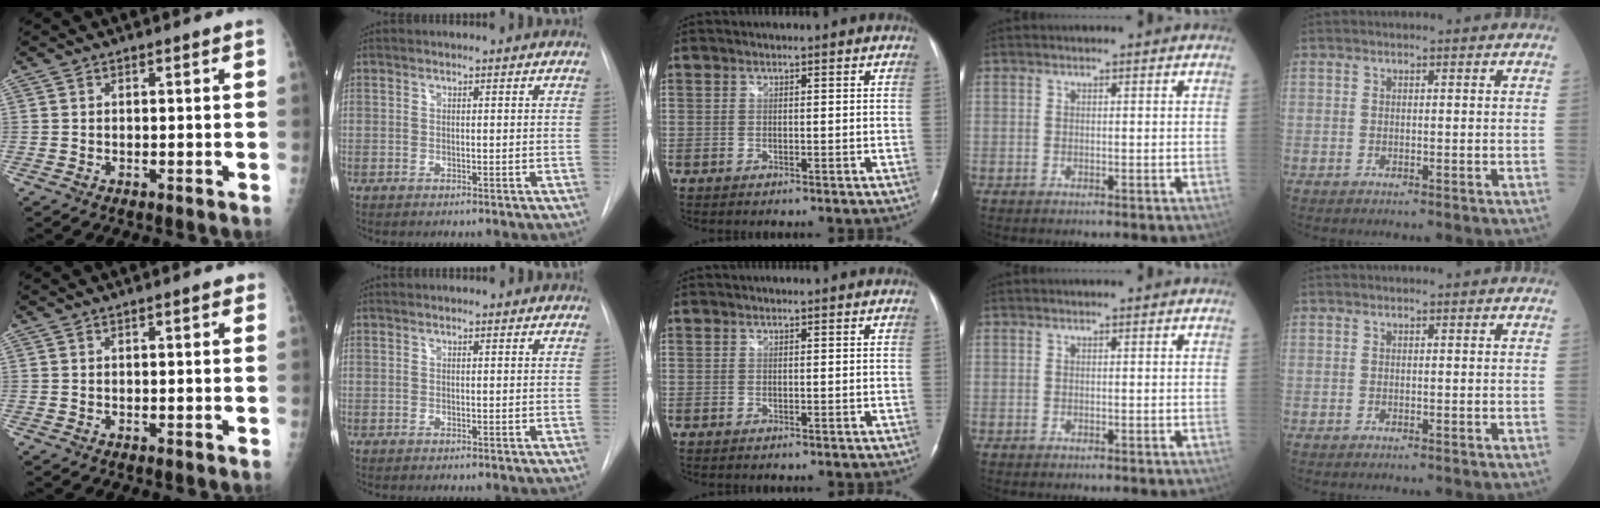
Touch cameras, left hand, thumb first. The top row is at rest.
{"thumb": {"total": 2.0, "force": [1.0, 0.5, 1.6], "torque": [-0.019, 0.001, 0.010]}, "index": {"total": 1.2, "force": [1.0, 0.5, 0.3], "torque": [-0.009, 0.004, 0.008]}}